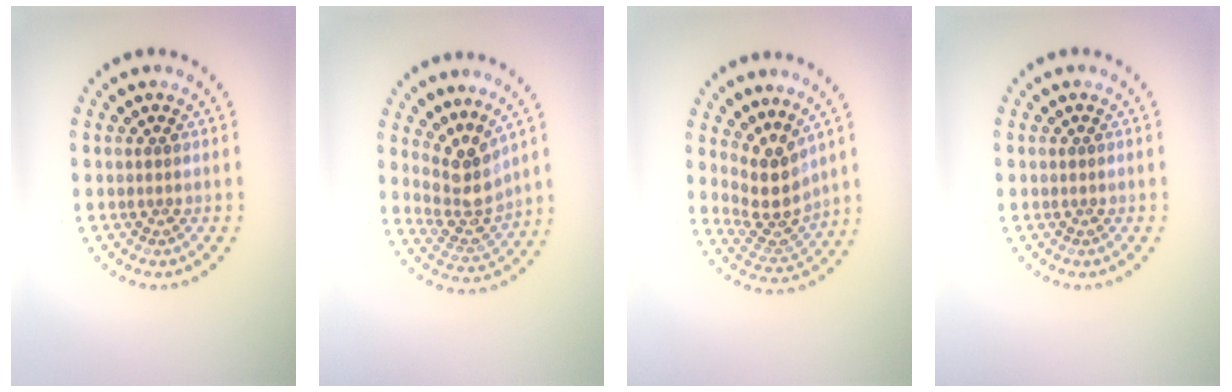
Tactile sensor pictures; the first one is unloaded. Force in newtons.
{"total": 3.8, "press": 2.8, "slide": 2.6}
{"total": 3.8, "press": 2.8, "slide": 2.5}
{"total": 0.0}